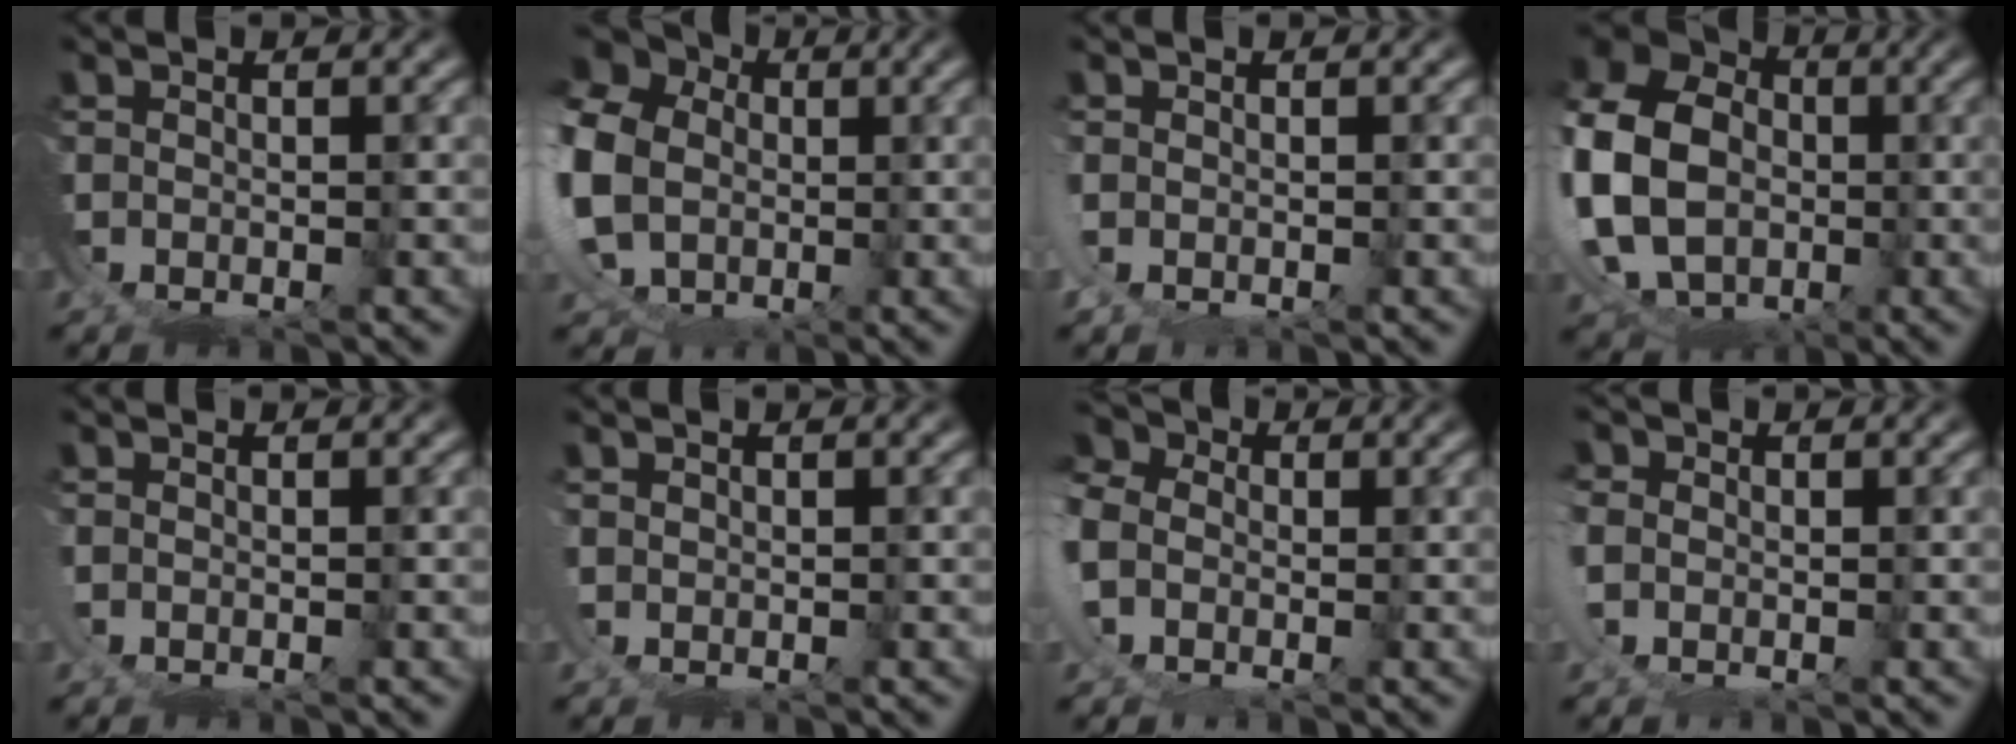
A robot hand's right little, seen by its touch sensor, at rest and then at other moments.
{"total": 10.4, "force": [3.9, 8.6, 4.2], "torque": [-0.102, 0.007, 0.048]}
{"total": 1.1, "force": [1.0, -0.6, -0.3], "torque": [-0.003, 0.005, 0.012]}
{"total": 12.2, "force": [2.6, 10.3, 6.1], "torque": [-0.153, -0.024, 0.046]}
{"total": 0.5, "force": [0.4, -0.1, -0.3], "torque": [0.005, 0.001, 0.005]}
{"total": 1.9, "force": [1.2, -0.8, -1.2], "torque": [0.021, 0.004, 0.019]}
{"total": 4.8, "force": [2.4, 3.9, 1.6], "torque": [-0.034, 0.018, 0.018]}
{"total": 1.7, "force": [1.4, -0.1, -1.0], "torque": [0.005, 0.008, 0.016]}